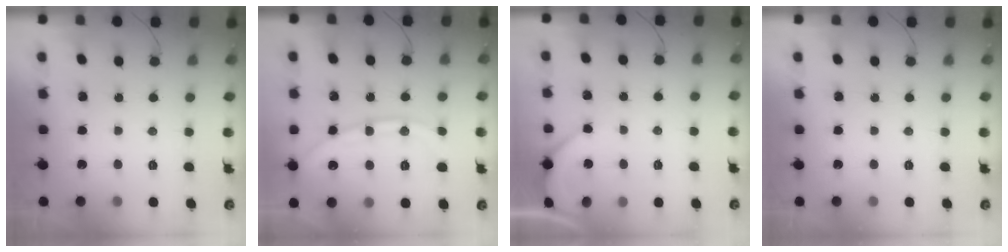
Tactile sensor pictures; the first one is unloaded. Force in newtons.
{"total": 10.4, "press": 10.3, "slide": 1.4}
{"total": 3.5, "press": 3.5, "slide": 0.5}
{"total": 0.0}